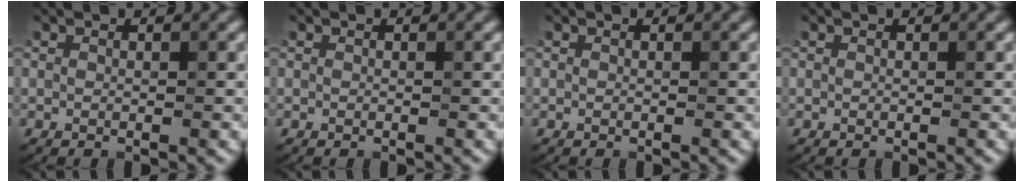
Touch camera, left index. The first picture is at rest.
{"total": 0.0}
{"total": 0.0}
{"total": 0.0}